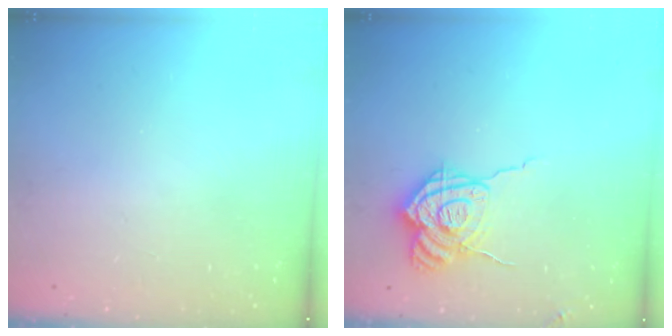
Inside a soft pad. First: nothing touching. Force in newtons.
{"total": 13.9, "press": 13.8, "slide": 1.5}